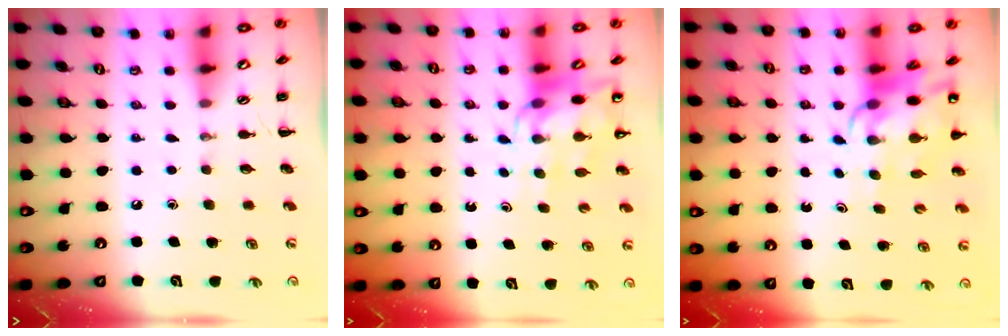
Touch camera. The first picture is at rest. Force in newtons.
{"total": 11.3, "press": 10.8, "slide": 3.2}
{"total": 11.7, "press": 11.2, "slide": 3.6}